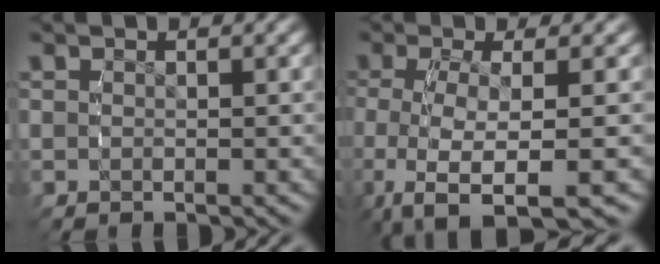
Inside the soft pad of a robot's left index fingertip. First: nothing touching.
{"total": 9.4, "force": [-6.2, 4.2, 5.6], "torque": [-0.154, -0.063, -0.066]}